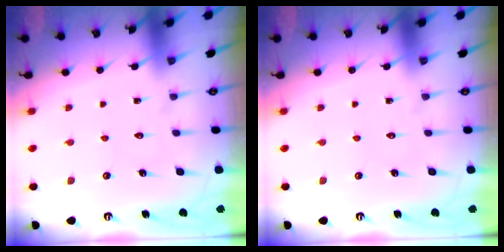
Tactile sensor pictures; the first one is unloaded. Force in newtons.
{"total": 0.0}